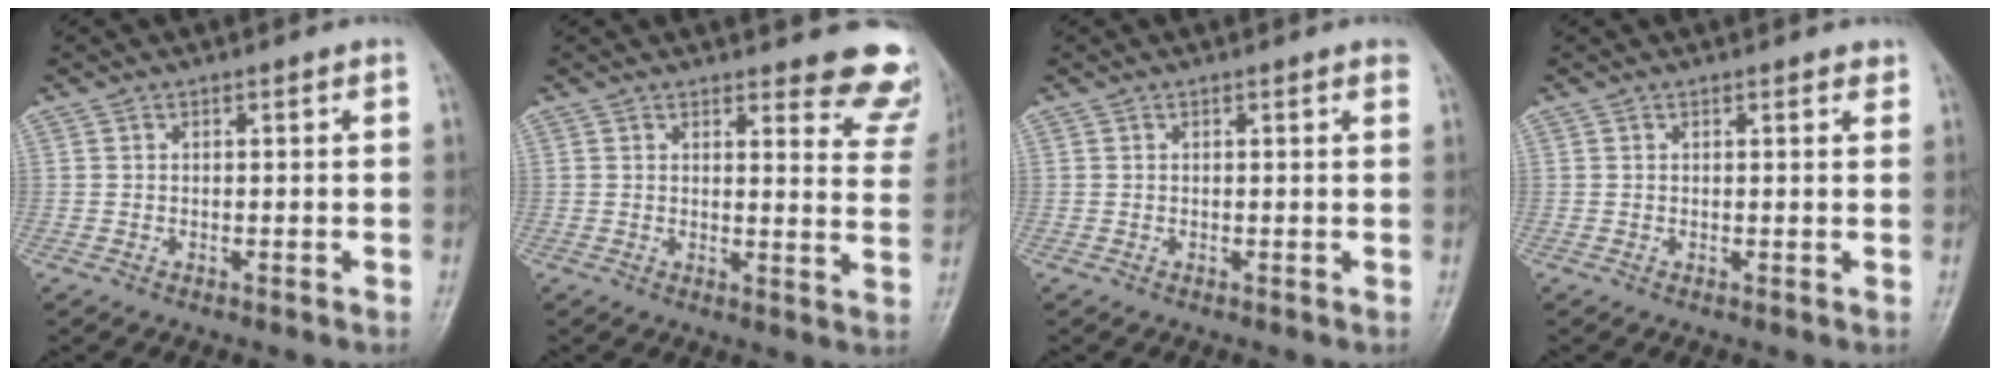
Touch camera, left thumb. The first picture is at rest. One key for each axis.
{"total": 10.4, "fx": 9.4, "fy": 2.9, "fz": 3.4, "tx": 0.005, "ty": -0.075, "tz": 0.078}
{"total": 0.8, "fx": 0.6, "fy": 0.1, "fz": 0.6, "tx": -0.005, "ty": 0.001, "tz": 0.004}
{"total": 1.5, "fx": 1.1, "fy": 0.5, "fz": 0.8, "tx": -0.006, "ty": -0.003, "tz": 0.011}